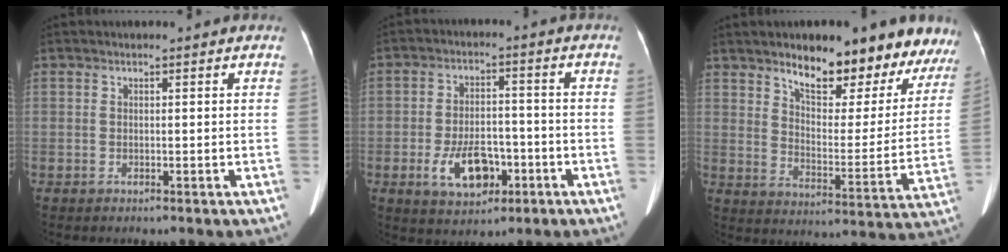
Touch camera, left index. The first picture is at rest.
{"total": 8.2, "force": [-3.4, 4.5, 5.9], "torque": [-0.111, 0.004, -0.051]}
{"total": 19.1, "force": [15.8, 5.9, 9.0], "torque": [-0.096, -0.023, 0.202]}